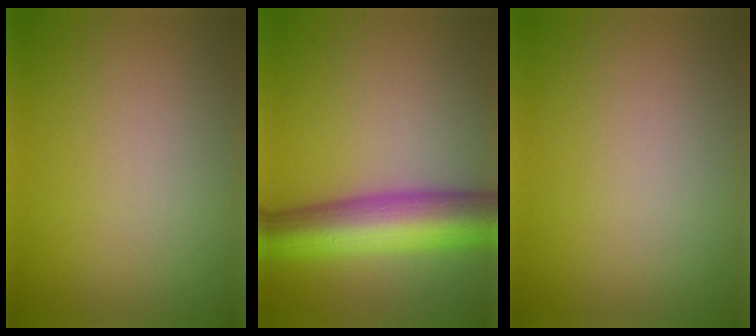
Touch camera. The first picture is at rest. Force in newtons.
{"total": 9.3, "press": 9.3, "slide": 0.2}
{"total": 0.0}